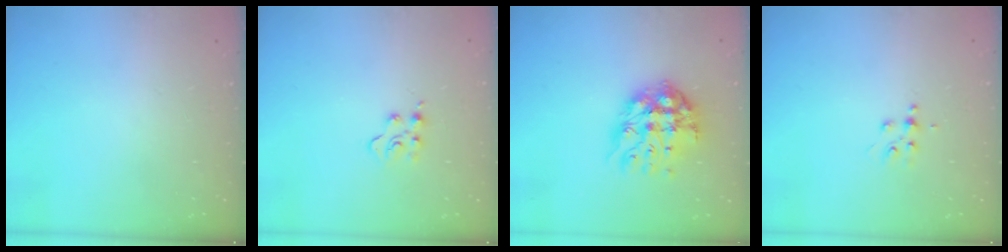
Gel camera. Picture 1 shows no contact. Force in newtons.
{"total": 3.0, "press": 2.9, "slide": 0.3}
{"total": 14.3, "press": 14.2, "slide": 1.2}
{"total": 5.2, "press": 5.1, "slide": 0.8}